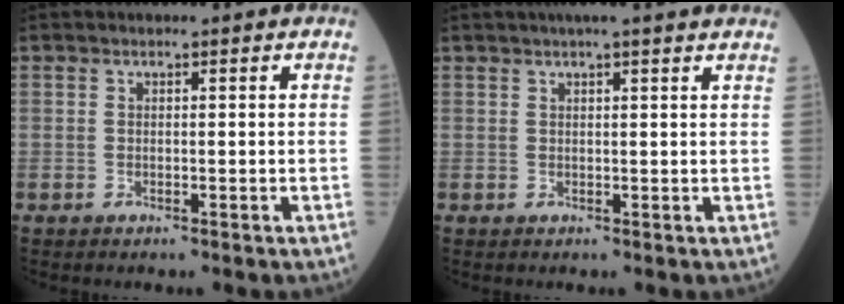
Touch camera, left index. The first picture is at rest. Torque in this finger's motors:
{"motor_torque": [0.04, -0.10, 0.07, 0.04]}